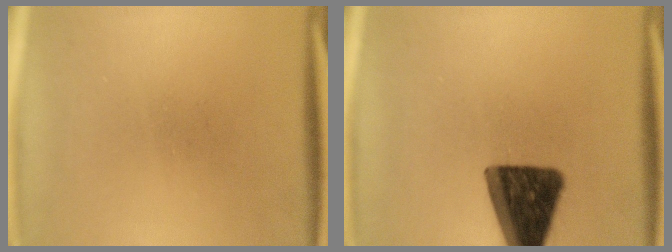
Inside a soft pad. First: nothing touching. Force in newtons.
{"total": 14.1}